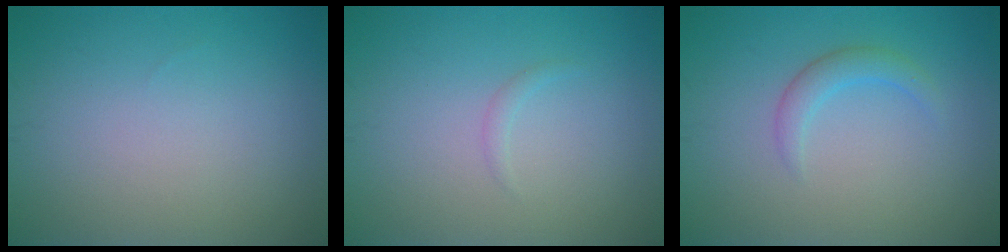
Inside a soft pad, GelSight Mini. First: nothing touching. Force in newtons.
{"total": 0.6, "press": 0.6, "slide": 0.0}
{"total": 1.8, "press": 1.8, "slide": 0.1}